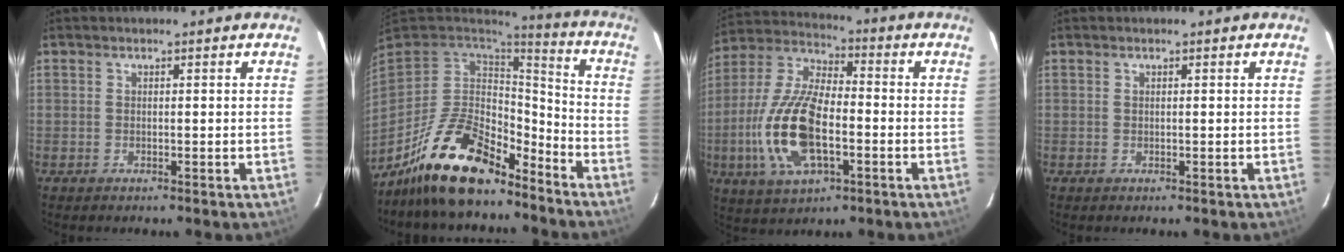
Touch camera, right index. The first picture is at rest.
{"total": 17.9, "force": [-12.8, 7.1, 10.4], "torque": [-0.214, -0.007, -0.223]}
{"total": 17.5, "force": [-4.4, 7.7, 15.0], "torque": [-0.324, -0.003, -0.084]}
{"total": 0.0}